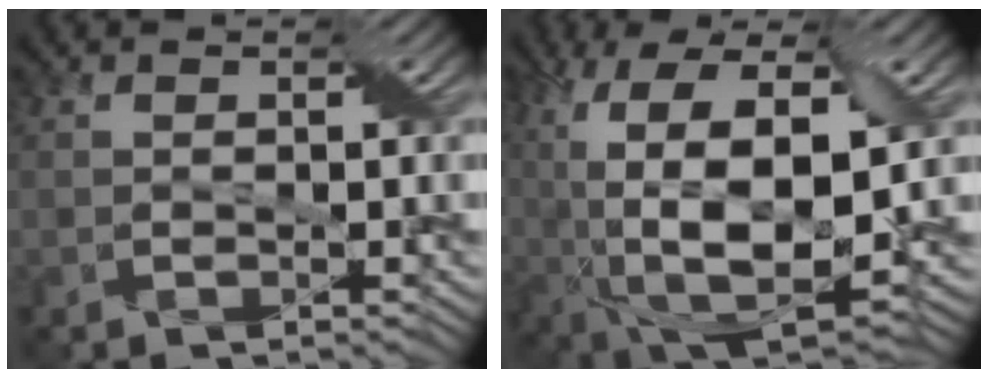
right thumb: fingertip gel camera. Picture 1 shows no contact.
{"total": 16.8, "force": [0.8, 8.4, 14.6], "torque": [-0.293, -0.012, 0.027]}